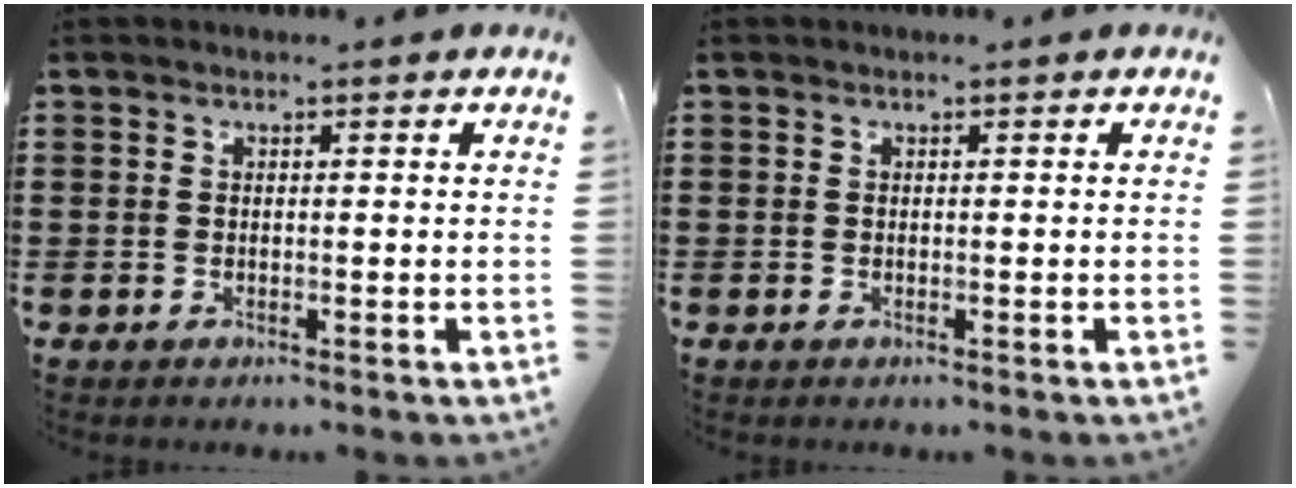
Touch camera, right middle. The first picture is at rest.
{"total": 0.0}